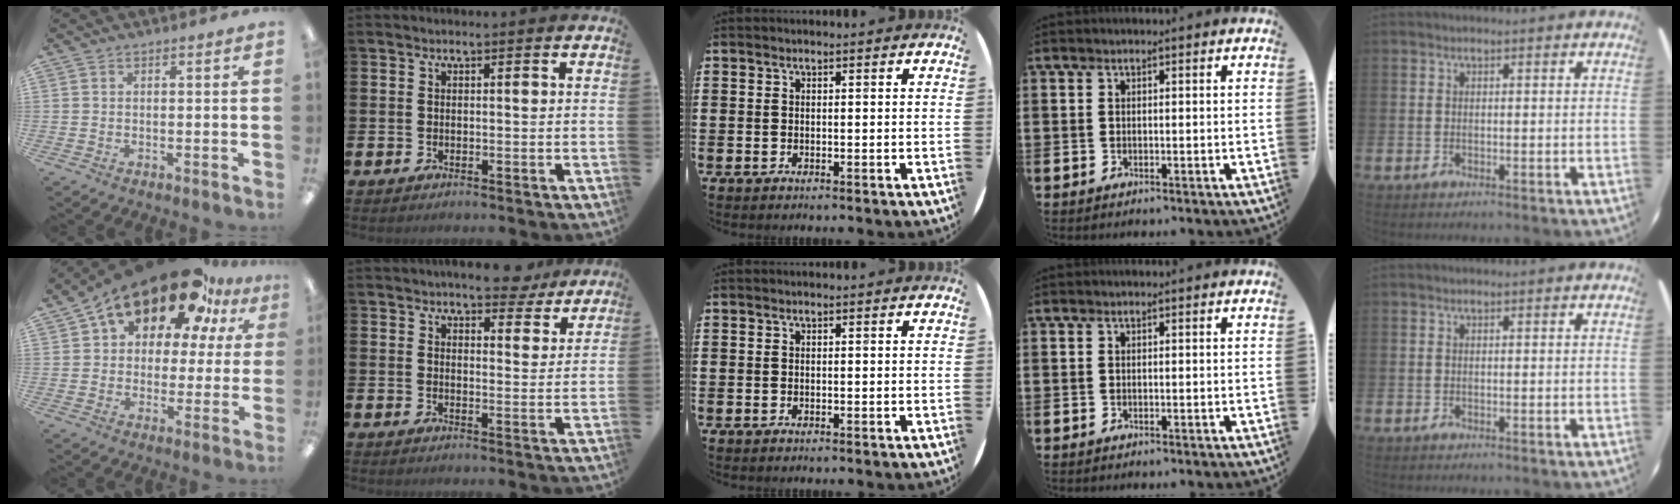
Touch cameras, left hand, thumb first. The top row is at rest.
{"thumb": {"total": 18.1, "force": [12.8, 9.0, 9.1], "torque": [-0.168, -0.081, 0.223]}, "index": {"total": 6.3, "force": [5.9, 1.5, 1.7], "torque": [-0.024, -0.030, 0.105]}}